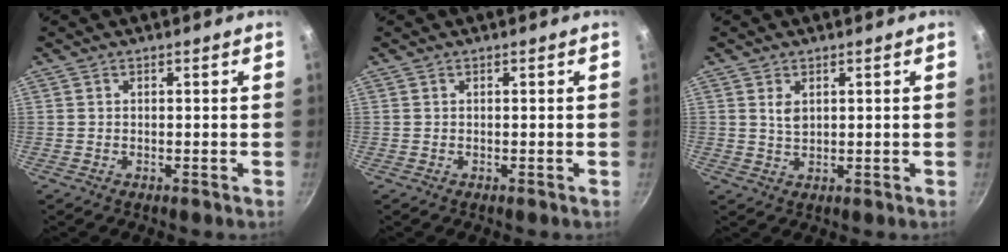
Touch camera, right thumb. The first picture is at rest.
{"total": 0.0}
{"total": 2.5, "force": [0.9, 1.5, 1.7], "torque": [-0.031, -0.009, 0.021]}